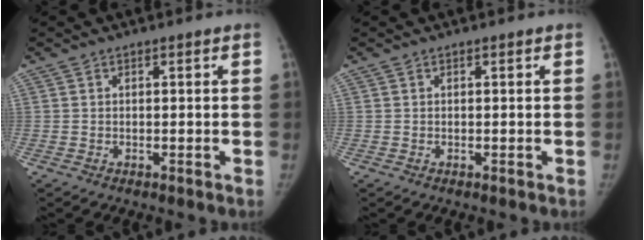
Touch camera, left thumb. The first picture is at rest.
{"total": 0.0}